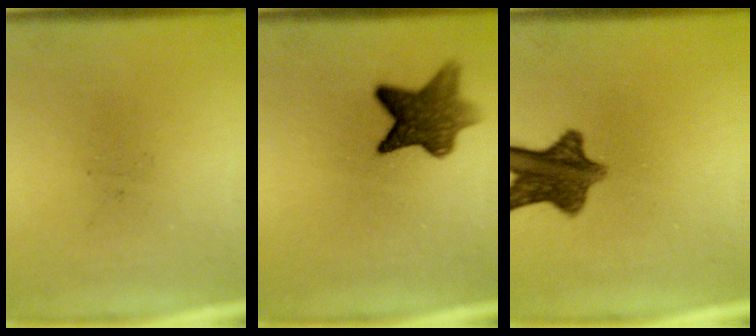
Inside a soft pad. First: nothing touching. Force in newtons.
{"total": 8.3}
{"total": 9.2}